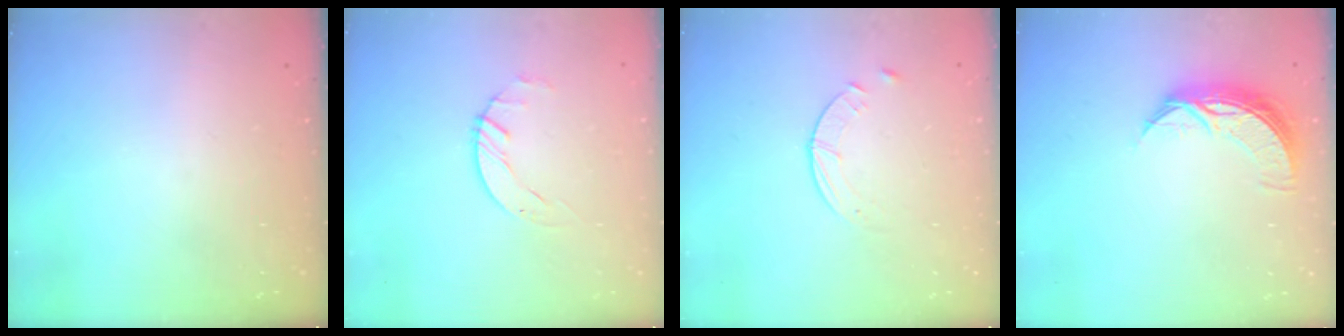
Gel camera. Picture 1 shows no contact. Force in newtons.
{"total": 1.4, "press": 1.4, "slide": 0.2}
{"total": 3.0, "press": 3.0, "slide": 0.4}
{"total": 8.7, "press": 8.7, "slide": 0.3}